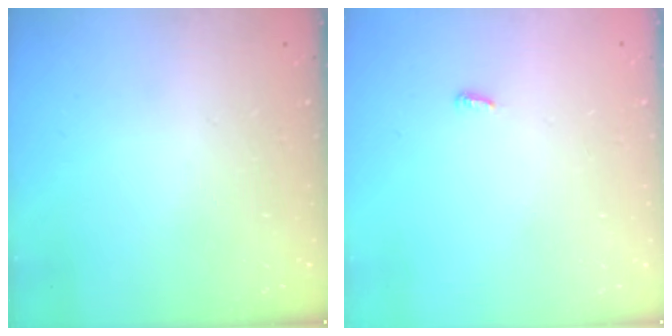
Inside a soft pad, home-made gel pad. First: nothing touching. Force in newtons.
{"total": 2.6, "press": 2.6, "slide": 0.2}